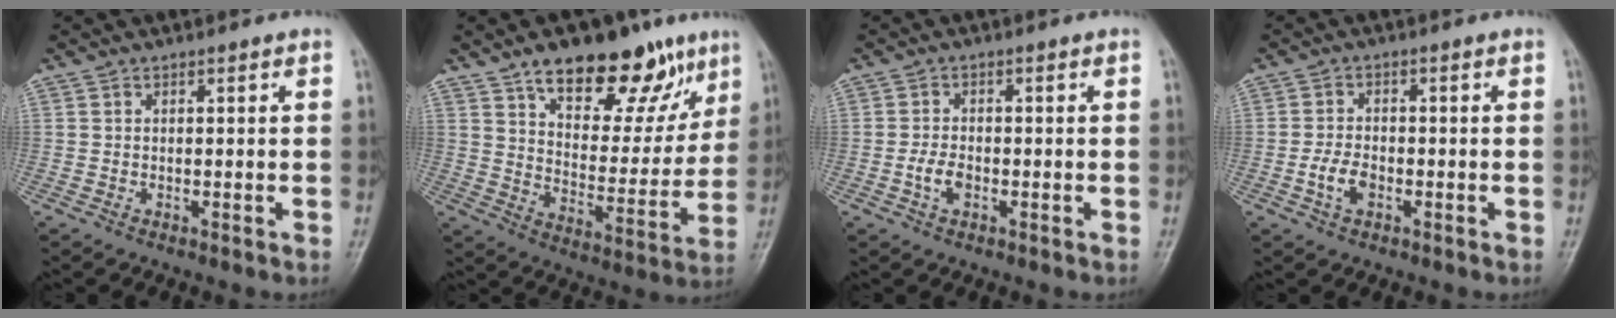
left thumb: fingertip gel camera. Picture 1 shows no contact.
{"total": 21.6, "force": [13.1, 10.2, 13.7], "torque": [-0.144, -0.047, 0.205]}
{"total": 3.2, "force": [-1.0, 1.9, 2.3], "torque": [-0.044, 0.008, -0.021]}
{"total": 4.0, "force": [-1.4, 2.4, 2.8], "torque": [-0.056, 0.009, -0.028]}